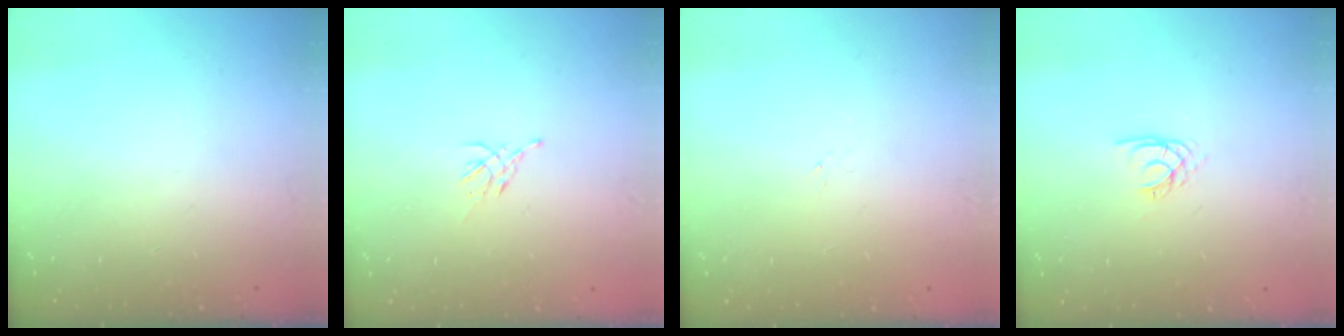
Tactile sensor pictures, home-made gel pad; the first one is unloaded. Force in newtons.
{"total": 1.9, "press": 1.8, "slide": 0.5}
{"total": 0.0}
{"total": 2.0, "press": 1.9, "slide": 0.4}